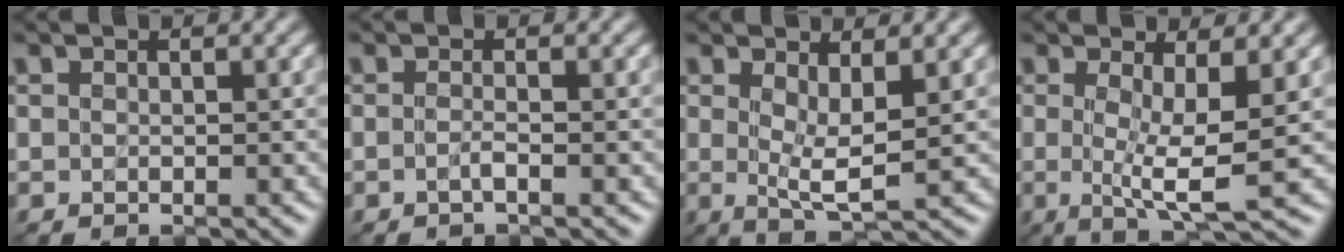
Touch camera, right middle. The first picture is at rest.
{"total": 1.0, "force": [-0.8, -0.1, 0.6], "torque": [-0.011, 0.001, -0.017]}
{"total": 2.8, "force": [0.6, 0.5, 2.7], "torque": [-0.054, -0.009, 0.013]}
{"total": 4.0, "force": [0.0, 0.2, 4.0], "torque": [-0.070, -0.009, -0.001]}